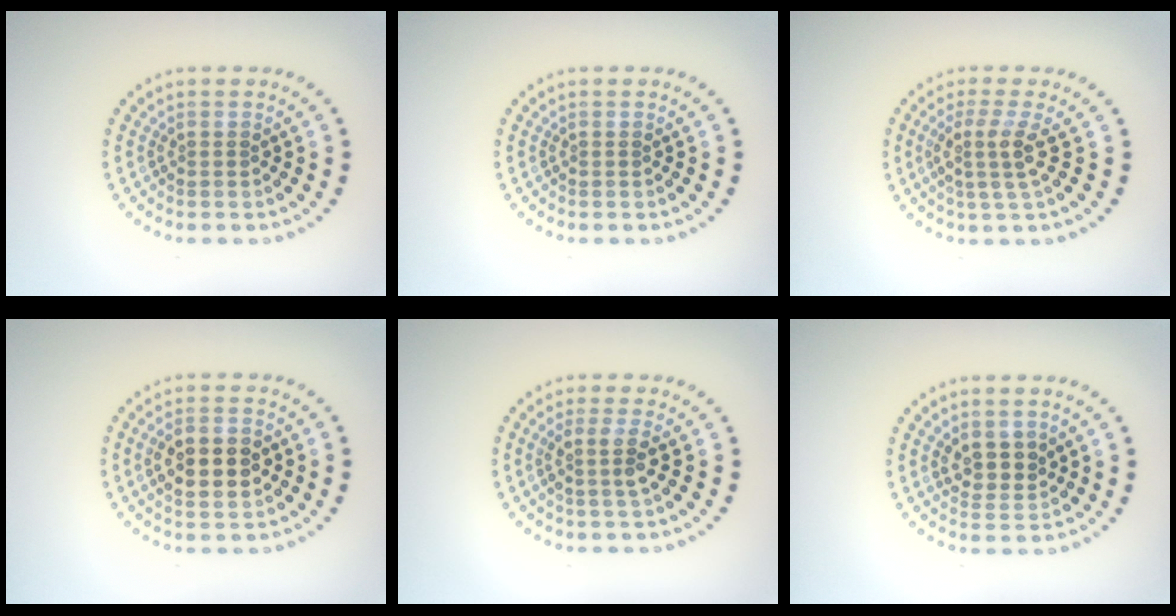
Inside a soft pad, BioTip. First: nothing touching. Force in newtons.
{"total": 0.0}
{"total": 2.8, "press": 2.1, "slide": 1.8}
{"total": 4.6, "press": 4.5, "slide": 0.2}
{"total": 2.2, "press": 1.7, "slide": 1.3}
{"total": 2.4, "press": 2.3, "slide": 0.9}